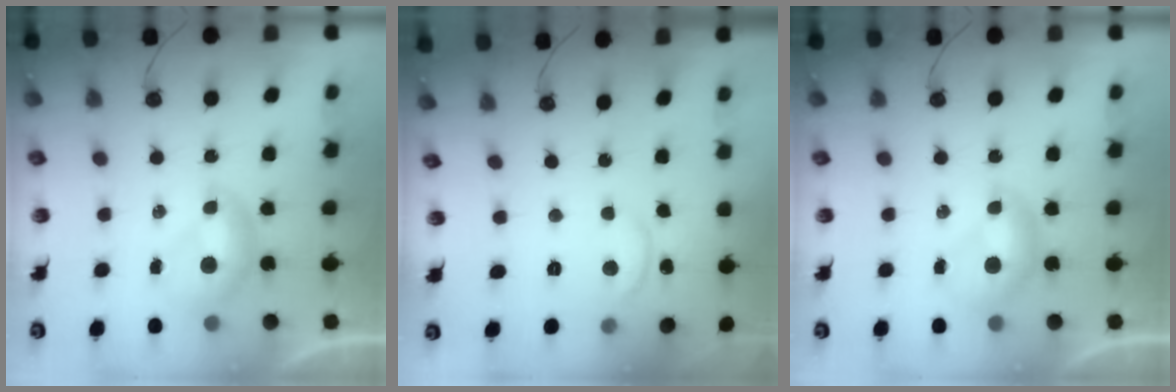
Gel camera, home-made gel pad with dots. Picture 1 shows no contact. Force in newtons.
{"total": 2.0, "press": 2.0, "slide": 0.2}
{"total": 0.0}